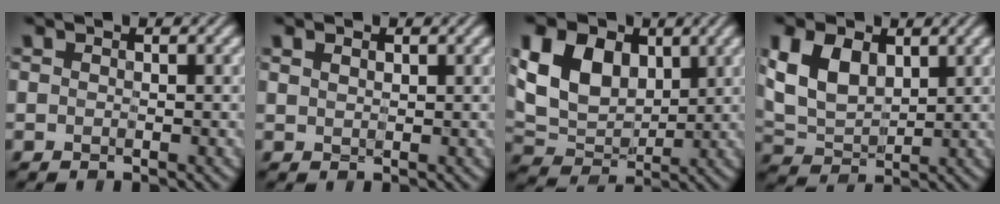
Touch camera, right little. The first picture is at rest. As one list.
[{"total": 0.9, "force": [0.5, 0.6, 0.6], "torque": [-0.009, 0.002, 0.010]}, {"total": 7.8, "force": [1.8, 5.6, 5.1], "torque": [-0.119, 0.001, 0.027]}, {"total": 5.8, "force": [1.4, 3.8, 4.2], "torque": [-0.091, -0.002, 0.026]}]